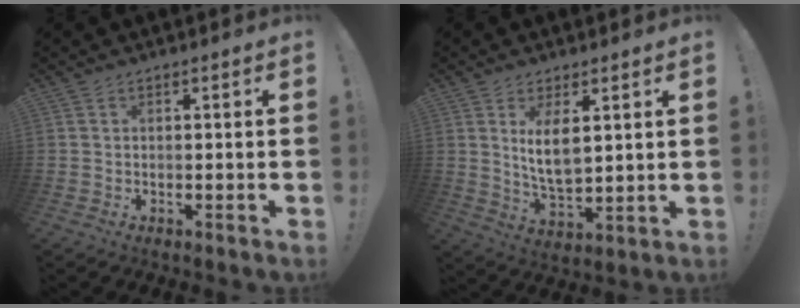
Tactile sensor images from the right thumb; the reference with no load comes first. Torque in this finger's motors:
{"motor_torque": [-0.12, 0.32, 0.17, 0.57, 0.10]}